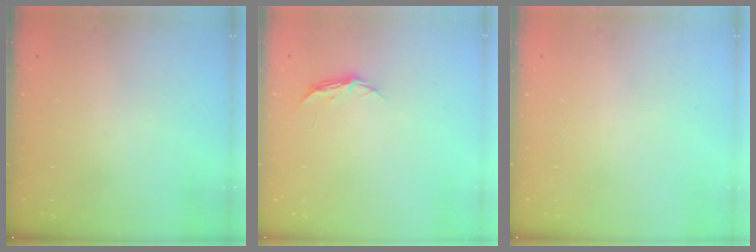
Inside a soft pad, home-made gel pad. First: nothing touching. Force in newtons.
{"total": 4.5, "press": 4.5, "slide": 0.5}
{"total": 0.0}